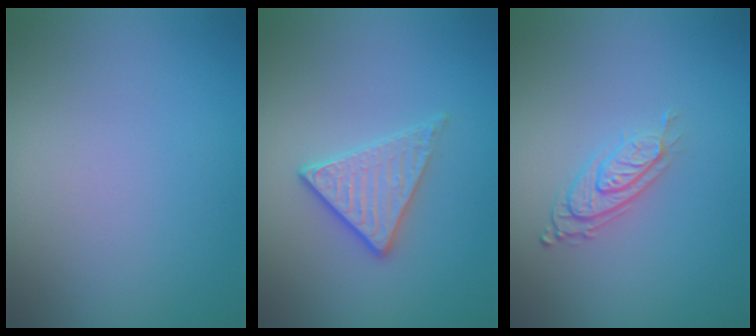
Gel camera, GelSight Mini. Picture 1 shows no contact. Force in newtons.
{"total": 2.8, "press": 2.6, "slide": 1.1}
{"total": 2.9, "press": 1.9, "slide": 2.1}